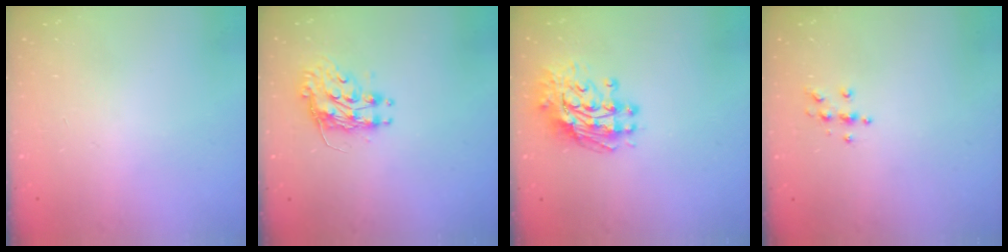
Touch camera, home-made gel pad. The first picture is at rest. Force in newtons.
{"total": 9.1, "press": 9.0, "slide": 1.0}
{"total": 11.5, "press": 11.4, "slide": 1.2}
{"total": 3.9, "press": 3.9, "slide": 0.6}